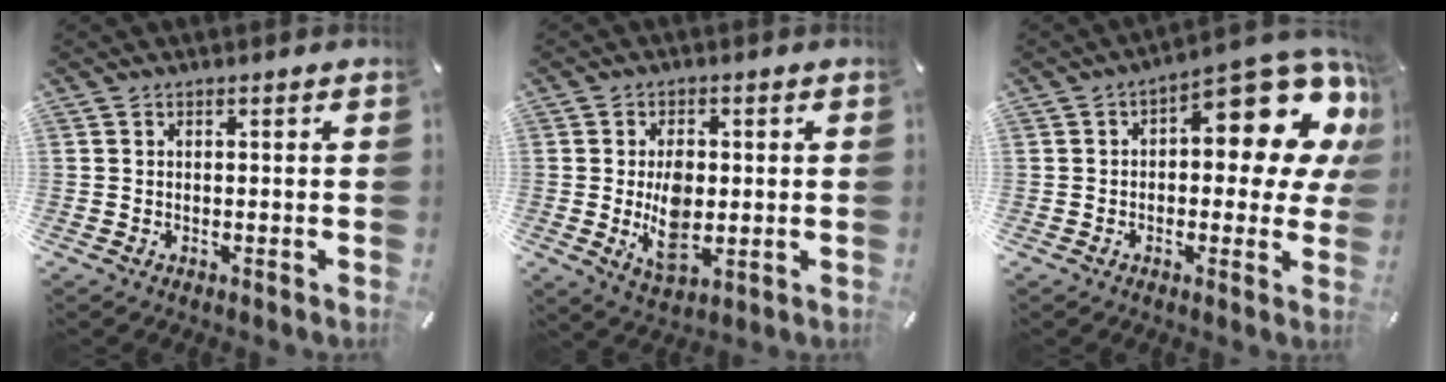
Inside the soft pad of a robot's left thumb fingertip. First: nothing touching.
{"total": 8.0, "force": [-0.2, 4.8, 6.4], "torque": [-0.112, -0.006, -0.005]}
{"total": 14.1, "force": [6.7, 5.9, 10.9], "torque": [-0.131, -0.072, 0.107]}